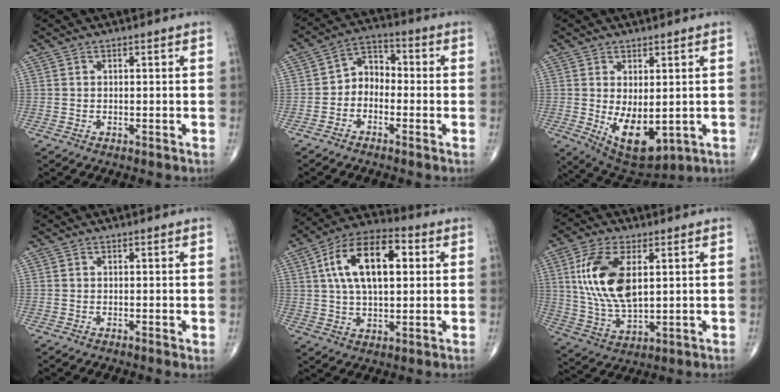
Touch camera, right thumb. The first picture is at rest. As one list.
[{"total": 5.8, "force": [-1.5, 4.5, 3.3], "torque": [-0.029, 0.032, -0.047]}, {"total": 9.9, "force": [-1.0, 5.3, 8.3], "torque": [-0.117, -0.016, 0.009]}, {"total": 0.6, "force": [0.2, 0.4, 0.4], "torque": [-0.004, -0.002, 0.000]}, {"total": 16.9, "force": [4.2, 8.6, 13.9], "torque": [-0.229, 0.017, 0.066]}, {"total": 14.8, "force": [3.7, 7.4, 12.3], "torque": [-0.243, -0.014, 0.078]}]